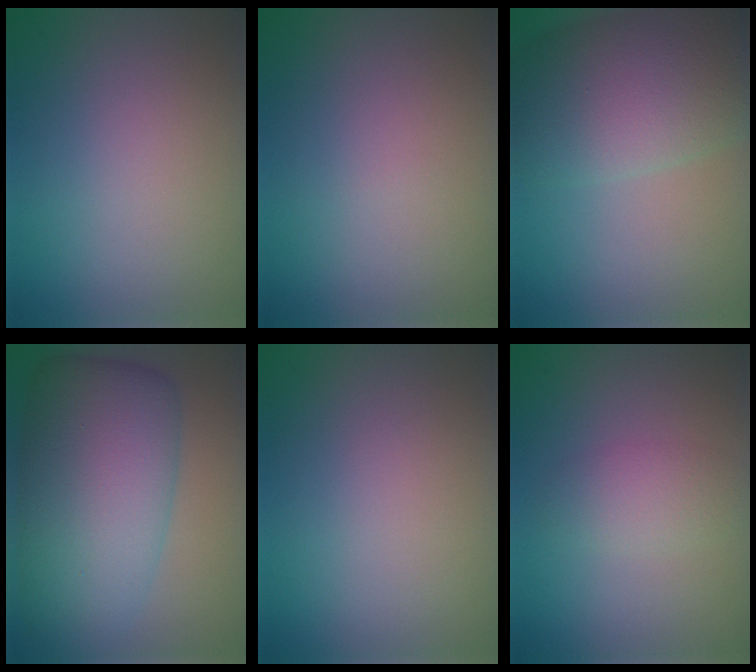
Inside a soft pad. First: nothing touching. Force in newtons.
{"total": 0.0}
{"total": 9.6, "press": 9.6, "slide": 0.3}
{"total": 11.6, "press": 11.6, "slide": 0.3}
{"total": 0.0}
{"total": 2.4, "press": 2.4, "slide": 0.1}